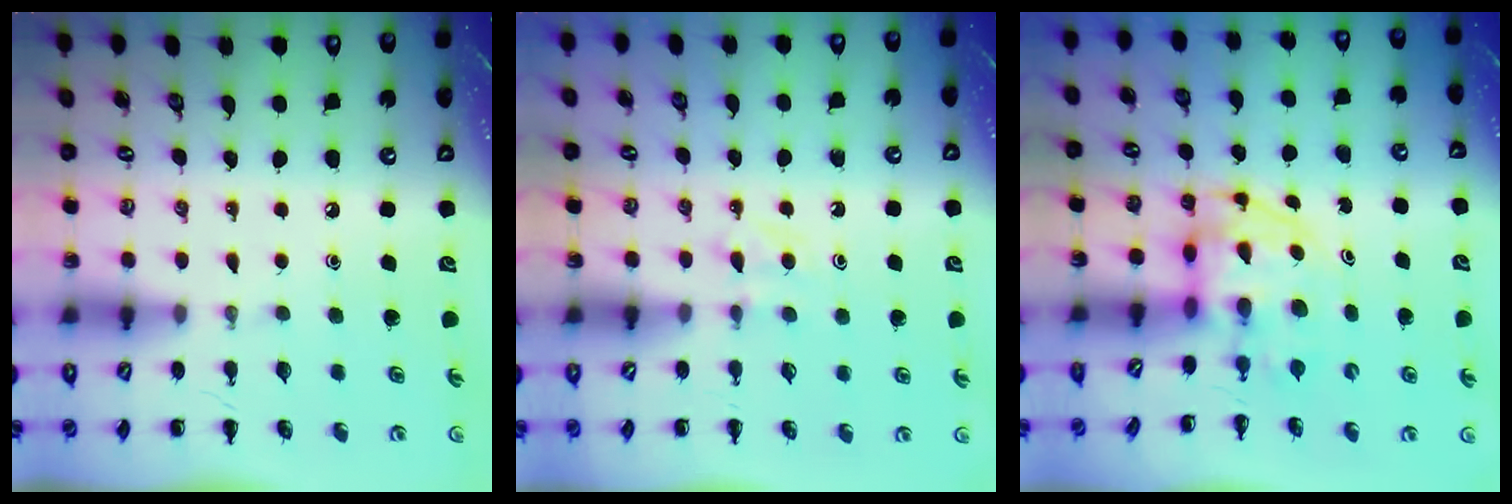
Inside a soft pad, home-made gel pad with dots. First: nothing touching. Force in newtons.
{"total": 3.6, "press": 3.4, "slide": 1.1}
{"total": 3.5, "press": 3.4, "slide": 0.5}